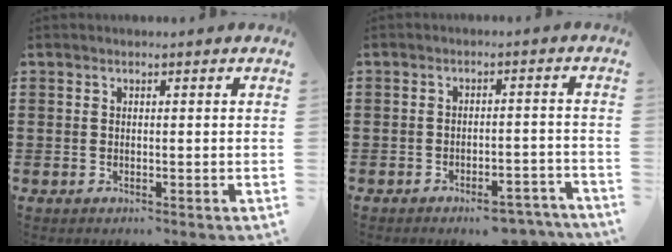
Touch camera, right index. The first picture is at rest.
{"total": 4.3, "force": [-4.0, 0.5, 1.5], "torque": [-0.022, 0.000, -0.077]}